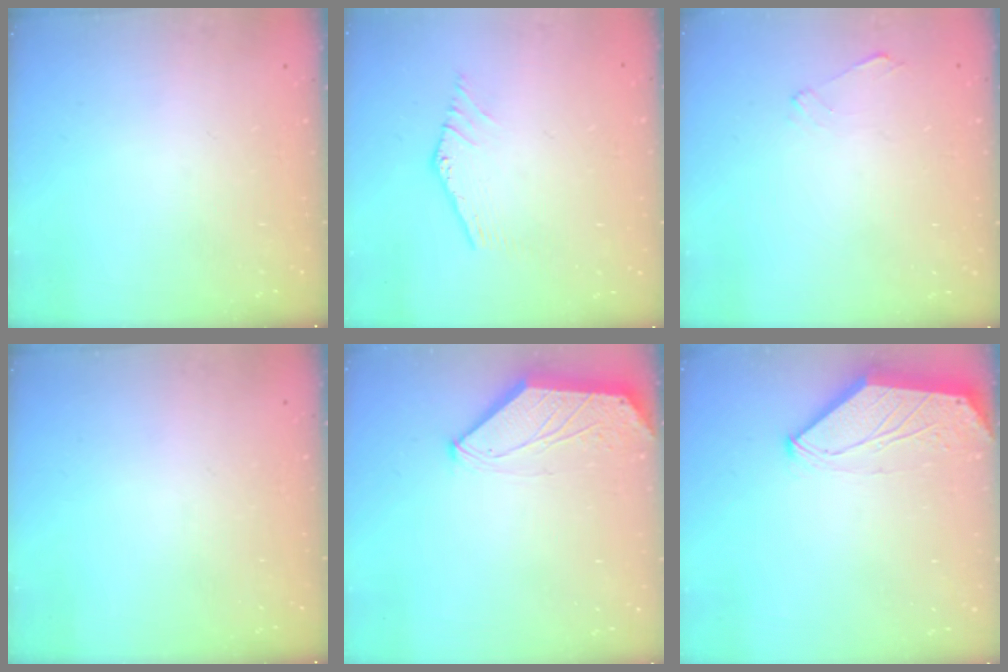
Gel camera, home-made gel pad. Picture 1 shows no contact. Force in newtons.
{"total": 0.0}
{"total": 1.0, "press": 1.0, "slide": 0.3}
{"total": 0.0}
{"total": 0.5, "press": 0.5, "slide": 0.3}
{"total": 0.0}